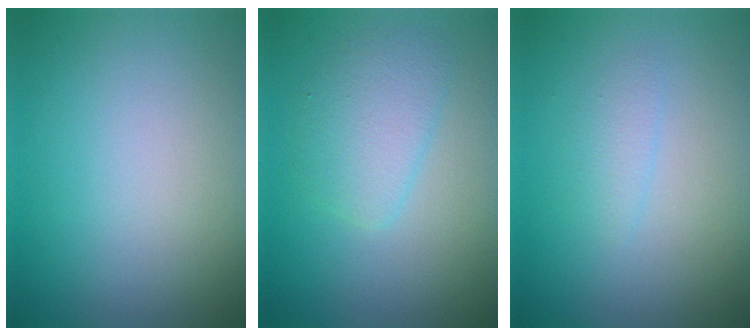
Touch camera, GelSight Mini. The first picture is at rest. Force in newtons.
{"total": 2.9, "press": 2.9, "slide": 0.1}
{"total": 1.1, "press": 1.1, "slide": 0.1}